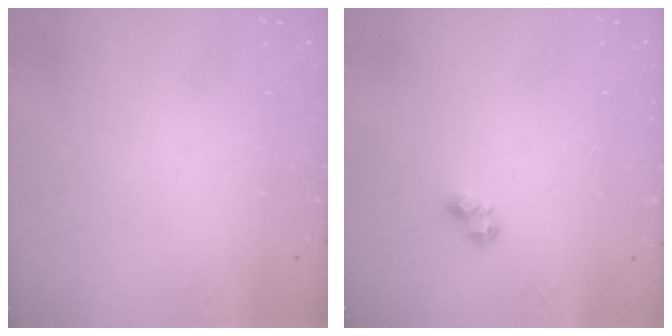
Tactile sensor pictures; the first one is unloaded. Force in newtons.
{"total": 3.5, "press": 3.5, "slide": 0.4}